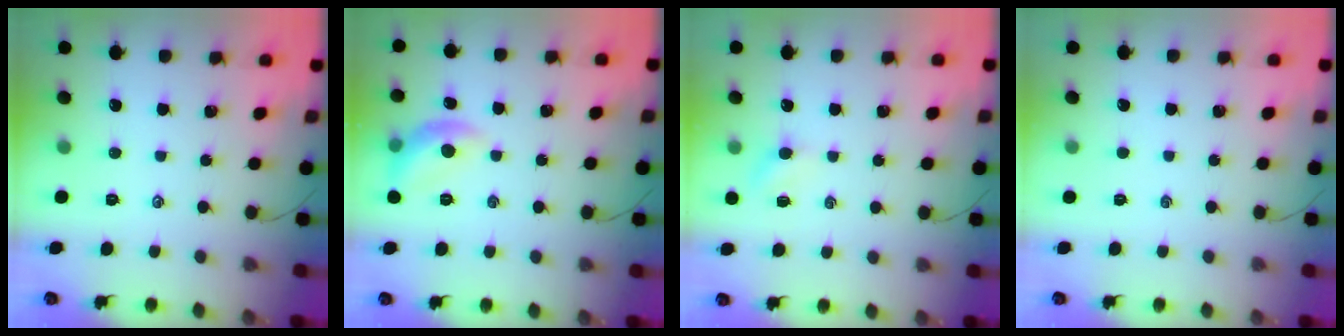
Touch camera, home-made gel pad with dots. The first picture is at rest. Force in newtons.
{"total": 10.1, "press": 10.1, "slide": 0.2}
{"total": 4.7, "press": 4.5, "slide": 1.2}
{"total": 0.0}